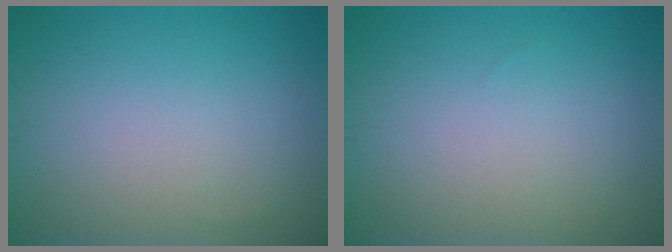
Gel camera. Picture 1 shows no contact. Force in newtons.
{"total": 0.0}